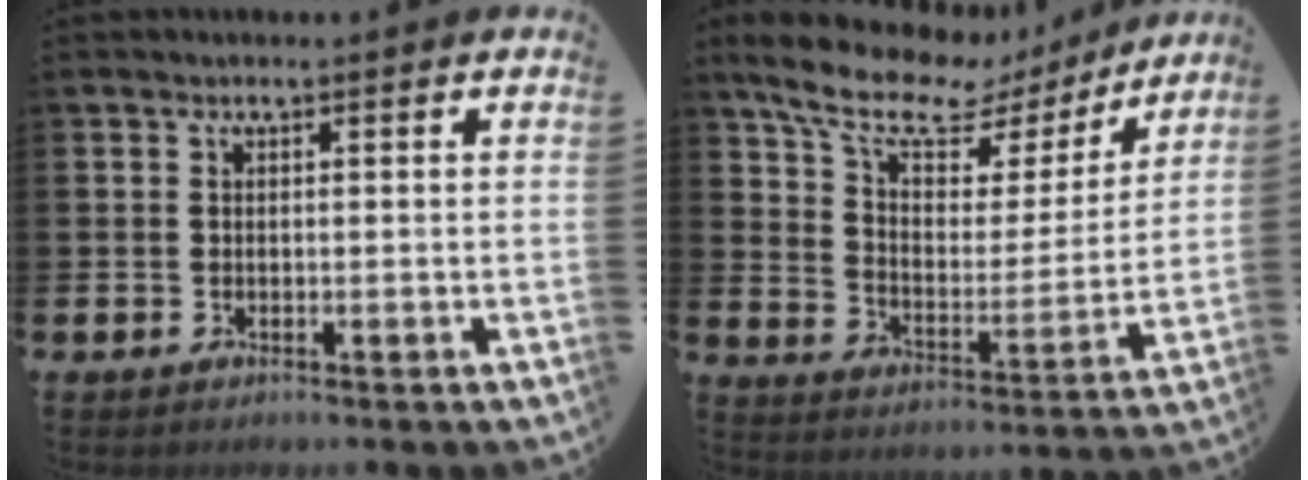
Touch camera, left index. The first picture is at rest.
{"total": 11.3, "force": [8.9, 4.5, 5.3], "torque": [-0.135, -0.047, 0.152]}